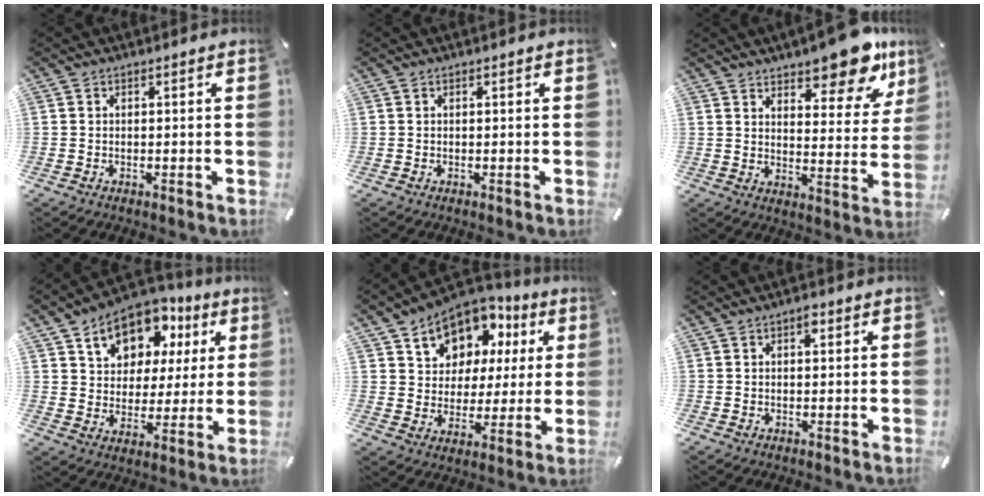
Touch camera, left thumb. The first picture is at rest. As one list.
[{"total": 0.0}, {"total": 15.2, "force": [12.0, 5.5, 7.5], "torque": [-0.085, -0.096, 0.200]}, {"total": 12.7, "force": [6.6, 9.5, 5.1], "torque": [-0.087, -0.034, 0.120]}, {"total": 10.9, "force": [6.2, 8.7, 2.3], "torque": [-0.047, -0.051, 0.115]}, {"total": 1.7, "force": [0.5, 0.9, 1.4], "torque": [-0.013, 0.000, 0.004]}]